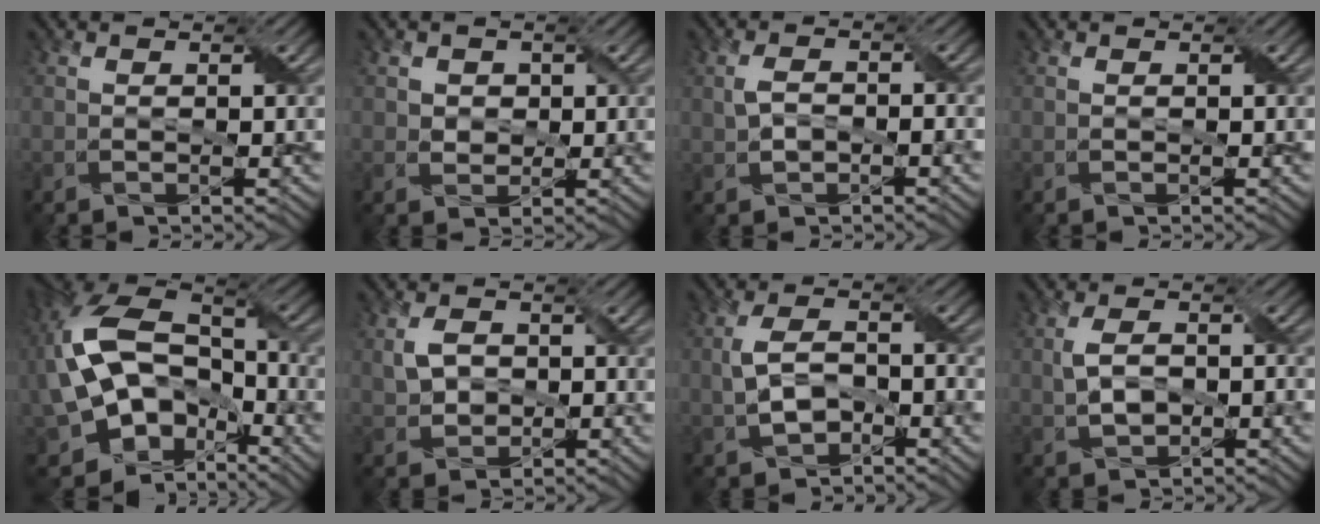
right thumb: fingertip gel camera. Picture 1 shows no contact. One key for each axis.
{"total": 1.6, "fx": 0.6, "fy": 1.5, "fz": 0.1, "tx": -0.005, "ty": -0.003, "tz": 0.009}
{"total": 2.5, "fx": -0.4, "fy": 1.6, "fz": 1.9, "tx": -0.043, "ty": 0.003, "tz": -0.005}
{"total": 0.0}
{"total": 17.9, "fx": -3.0, "fy": 12.1, "fz": 12.8, "tx": -0.280, "ty": -0.016, "tz": -0.036}
{"total": 3.4, "fx": 0.0, "fy": 2.7, "fz": 2.1, "tx": -0.046, "ty": 0.002, "tz": 0.002}
{"total": 5.4, "fx": -1.5, "fy": 3.1, "fz": 4.2, "tx": -0.092, "ty": 0.006, "tz": -0.025}
{"total": 4.3, "fx": -0.5, "fy": 2.5, "fz": 3.5, "tx": -0.079, "ty": 0.002, "tz": -0.006}